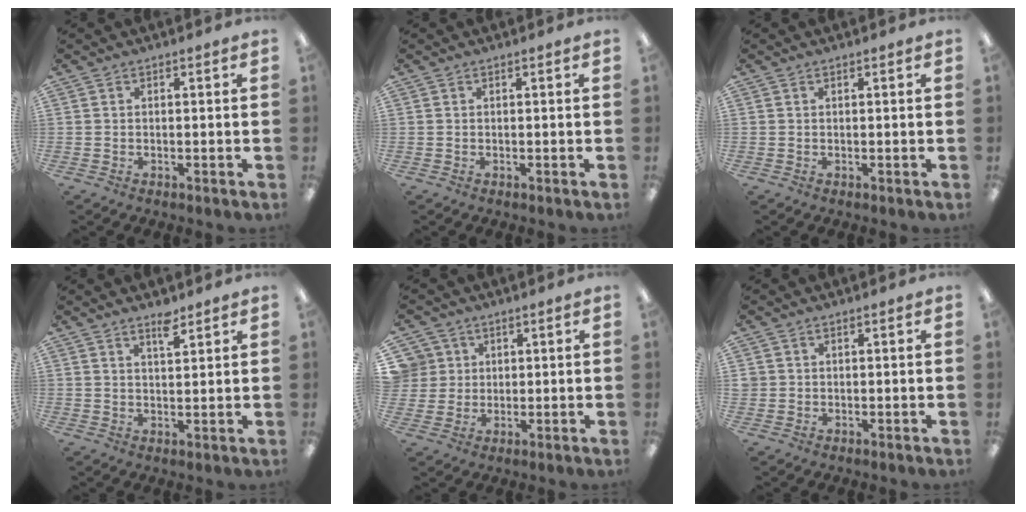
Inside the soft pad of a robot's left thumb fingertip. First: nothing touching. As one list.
[{"total": 0.0}, {"total": 0.0}, {"total": 4.0, "force": [3.2, 1.1, 2.1], "torque": [-0.023, -0.019, 0.052]}, {"total": 5.7, "force": [2.2, 5.2, -0.3], "torque": [-0.004, -0.004, 0.043]}, {"total": 1.2, "force": [0.4, 1.1, 0.2], "torque": [-0.005, 0.003, 0.007]}]